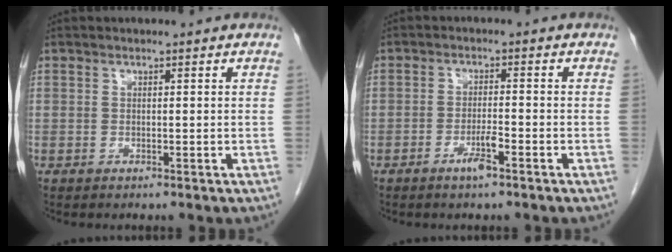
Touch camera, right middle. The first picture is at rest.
{"total": 3.1, "force": [-1.9, 0.1, 2.4], "torque": [-0.046, -0.002, -0.035]}